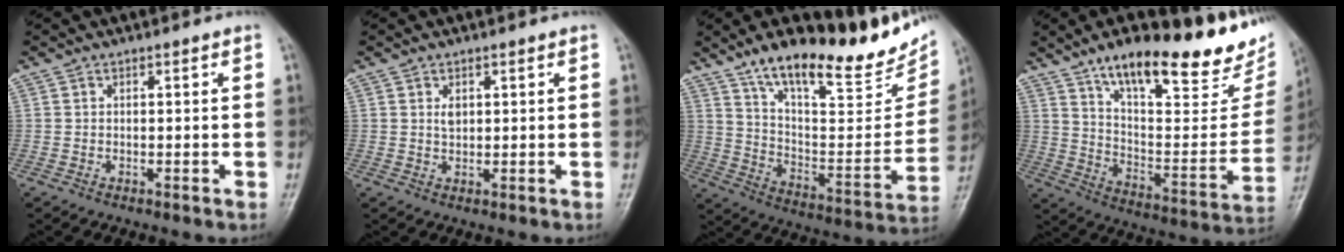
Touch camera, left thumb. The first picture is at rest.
{"total": 1.9, "force": [0.8, 1.2, 1.3], "torque": [-0.016, -0.005, 0.015]}
{"total": 26.2, "force": [18.9, 8.2, 16.3], "torque": [-0.201, -0.087, 0.299]}
{"total": 28.7, "force": [19.9, 8.9, 18.6], "torque": [-0.234, -0.076, 0.301]}